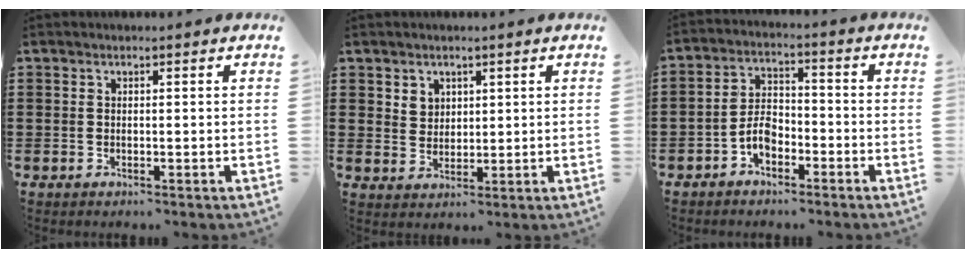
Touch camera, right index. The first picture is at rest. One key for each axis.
{"total": 2.9, "fx": 1.8, "fy": 2.2, "fz": 0.3, "tx": -0.015, "ty": 0.010, "tz": 0.034}
{"total": 4.6, "fx": -2.5, "fy": 2.5, "fz": 2.9, "tx": -0.066, "ty": 0.004, "tz": -0.051}